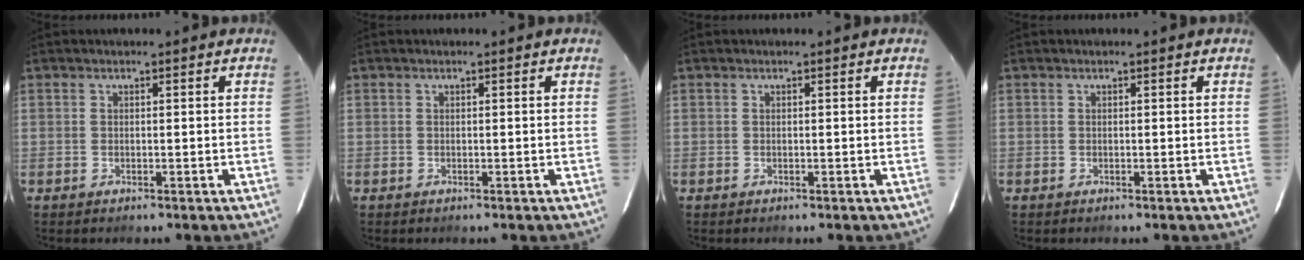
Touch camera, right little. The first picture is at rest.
{"total": 0.0}
{"total": 0.0}
{"total": 0.0}